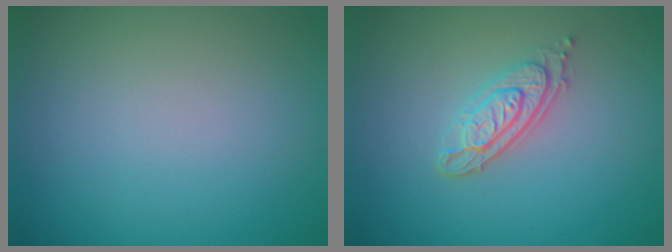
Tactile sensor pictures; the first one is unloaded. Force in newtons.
{"total": 2.9, "press": 2.6, "slide": 1.4}